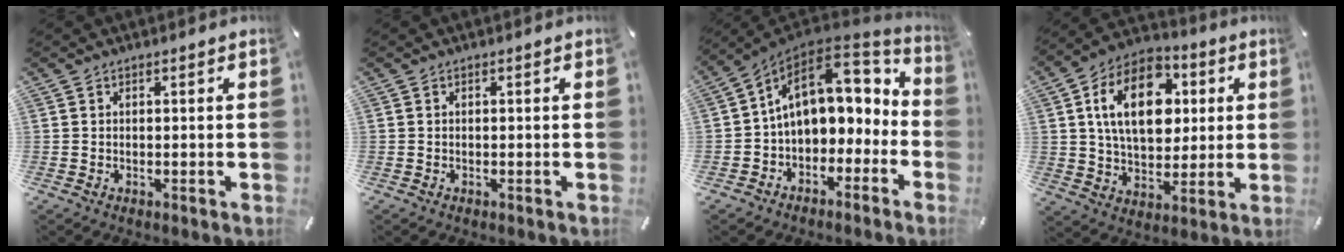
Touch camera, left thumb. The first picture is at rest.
{"total": 0.0}
{"total": 15.2, "force": [3.6, 10.3, 10.6], "torque": [-0.167, -0.016, 0.066]}
{"total": 18.0, "force": [4.4, 12.0, 12.7], "torque": [-0.238, 0.008, 0.074]}